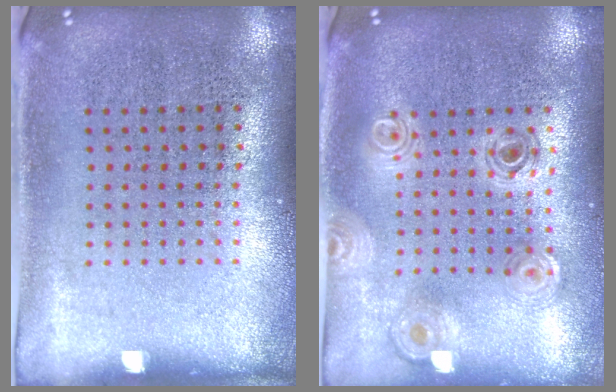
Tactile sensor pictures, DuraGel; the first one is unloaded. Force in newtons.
{"total": 0.8, "press": 0.8, "slide": 0.1}